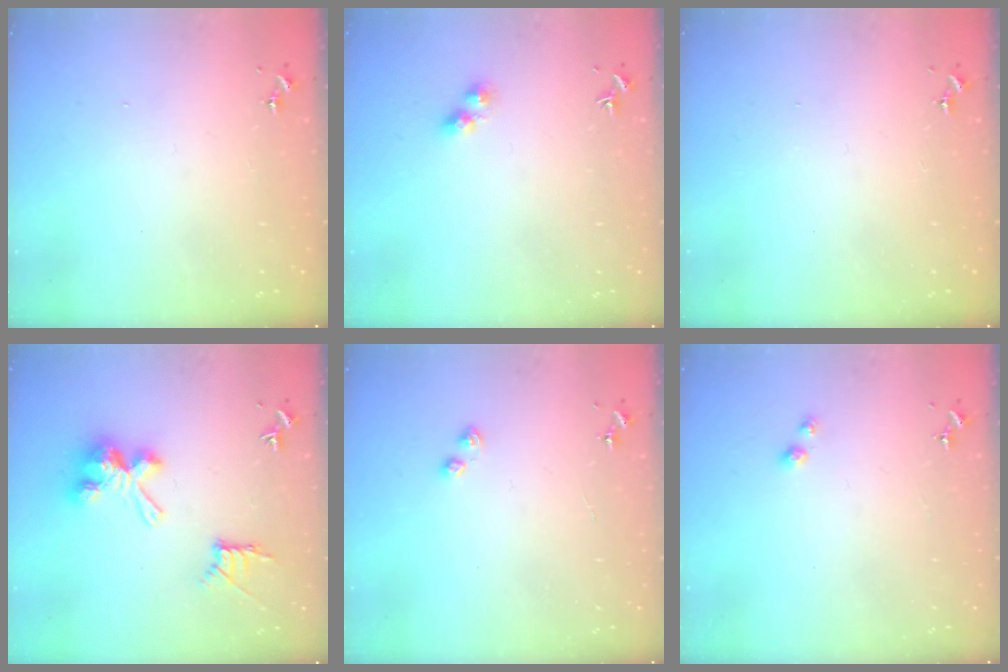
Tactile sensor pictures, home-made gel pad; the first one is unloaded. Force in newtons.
{"total": 4.0, "press": 4.0, "slide": 0.5}
{"total": 0.0}
{"total": 13.8, "press": 13.8, "slide": 0.4}
{"total": 3.2, "press": 3.2, "slide": 0.4}
{"total": 2.6, "press": 2.6, "slide": 0.6}